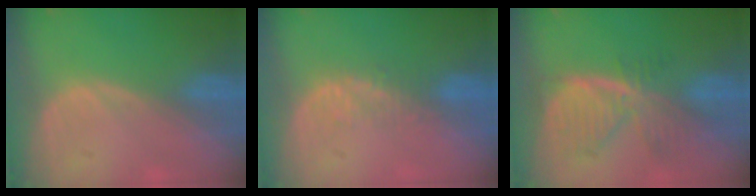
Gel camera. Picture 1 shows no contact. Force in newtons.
{"total": 2.9, "press": 2.3, "slide": 1.8}
{"total": 7.8, "press": 6.8, "slide": 3.7}